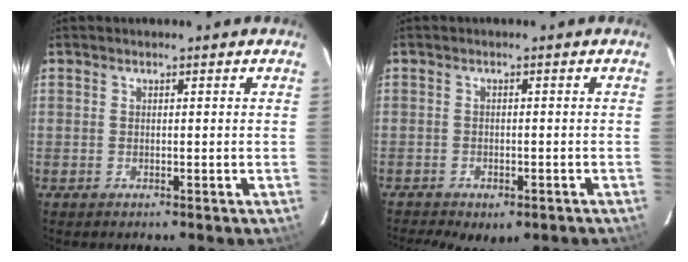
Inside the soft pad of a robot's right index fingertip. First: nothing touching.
{"total": 8.9, "force": [-6.0, 4.6, 4.7], "torque": [-0.114, -0.019, -0.080]}